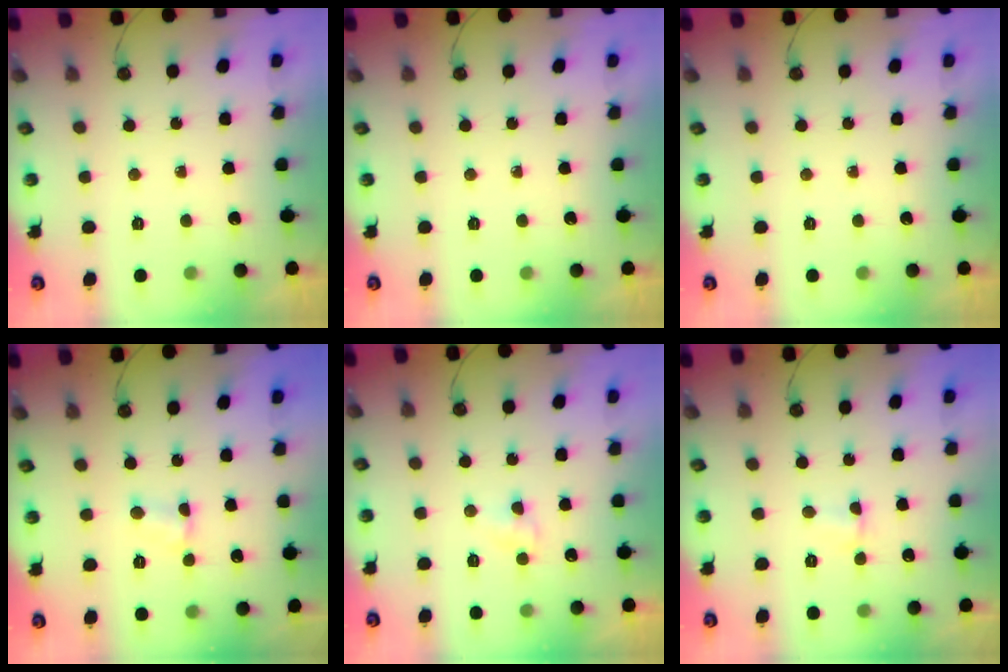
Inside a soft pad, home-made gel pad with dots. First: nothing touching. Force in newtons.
{"total": 0.0}
{"total": 0.0}
{"total": 3.3, "press": 3.3, "slide": 0.4}
{"total": 3.0, "press": 2.9, "slide": 0.3}
{"total": 1.7, "press": 1.5, "slide": 0.8}